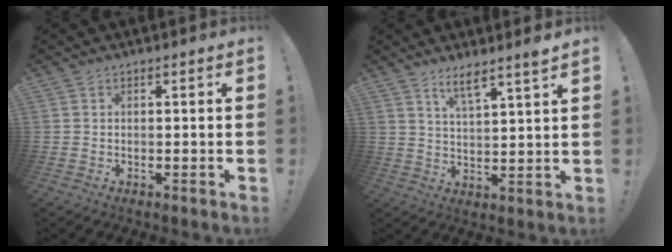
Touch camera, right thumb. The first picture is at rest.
{"total": 6.5, "force": [5.1, 0.2, 4.0], "torque": [-0.066, -0.033, 0.083]}